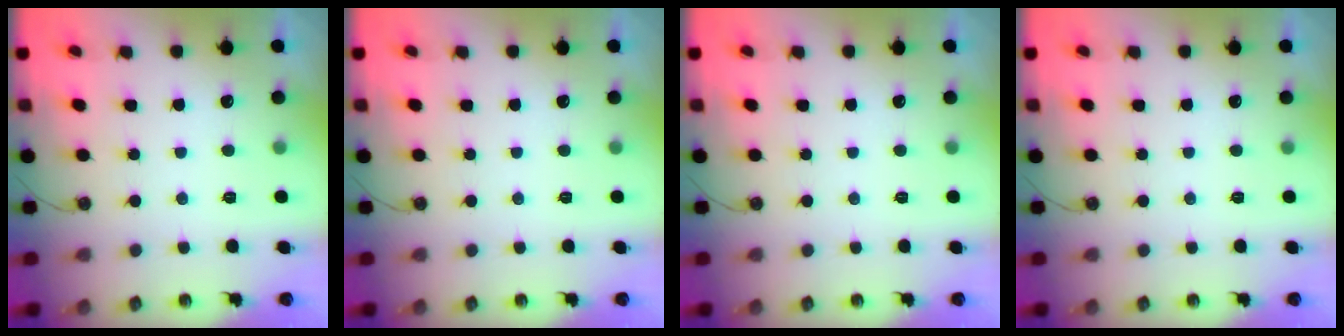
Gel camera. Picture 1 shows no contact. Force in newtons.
{"total": 0.0}
{"total": 0.0}
{"total": 0.0}